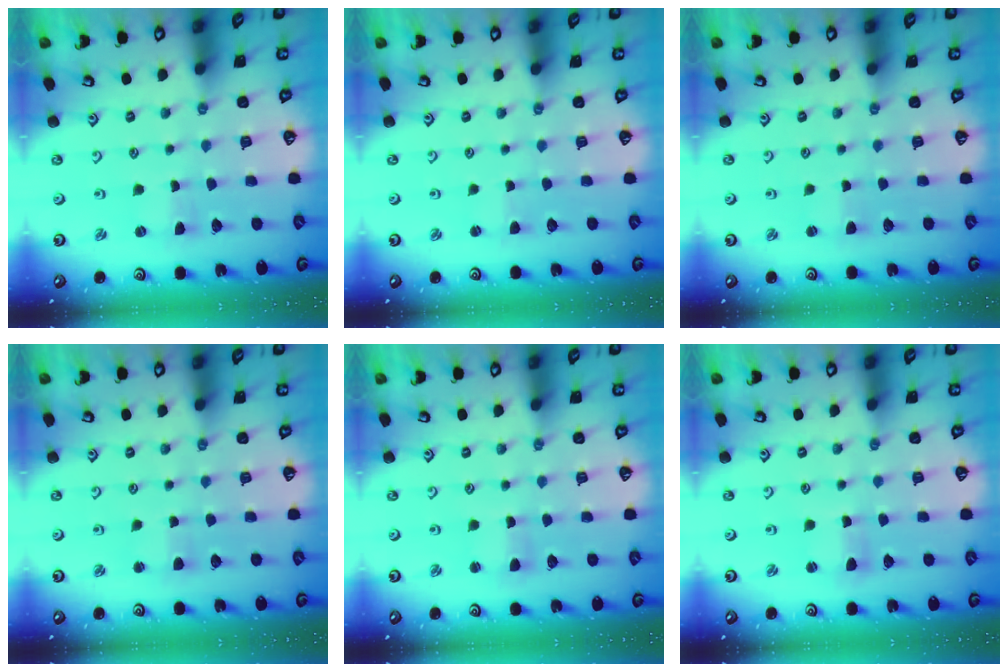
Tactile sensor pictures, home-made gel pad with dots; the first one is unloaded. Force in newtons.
{"total": 1.6, "press": 1.6, "slide": 0.1}
{"total": 1.7, "press": 1.7, "slide": 0.3}
{"total": 2.2, "press": 2.2, "slide": 0.3}
{"total": 1.5, "press": 1.5, "slide": 0.3}
{"total": 2.2, "press": 2.2, "slide": 0.3}